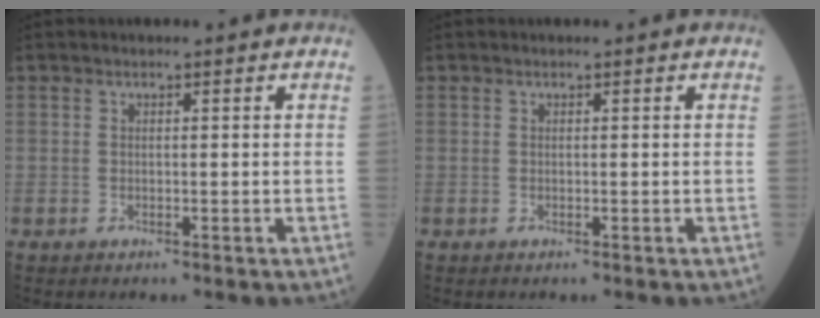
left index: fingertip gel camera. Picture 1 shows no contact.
{"total": 0.0}